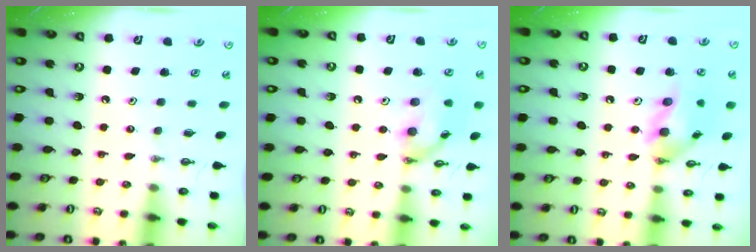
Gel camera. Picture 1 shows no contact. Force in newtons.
{"total": 12.8, "press": 12.8, "slide": 0.5}
{"total": 14.0, "press": 13.8, "slide": 2.5}